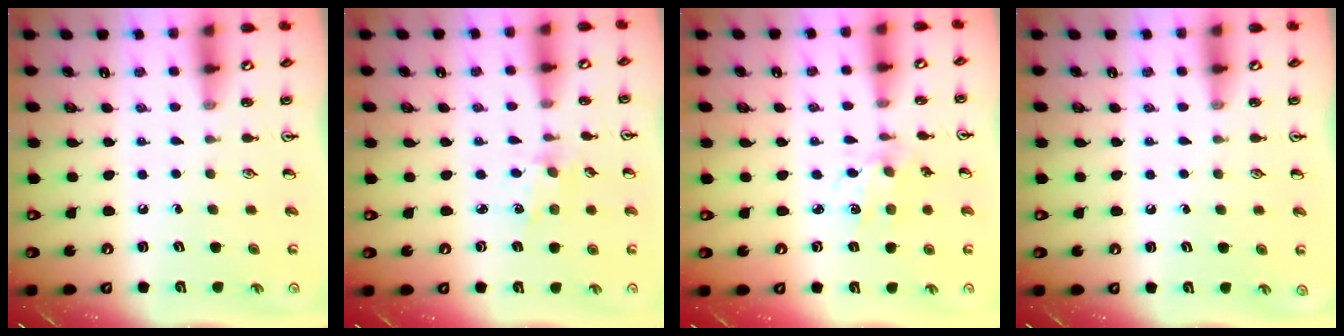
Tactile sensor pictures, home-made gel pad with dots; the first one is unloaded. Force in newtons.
{"total": 1.0, "press": 1.0, "slide": 0.2}
{"total": 2.5, "press": 2.5, "slide": 0.5}
{"total": 0.0}